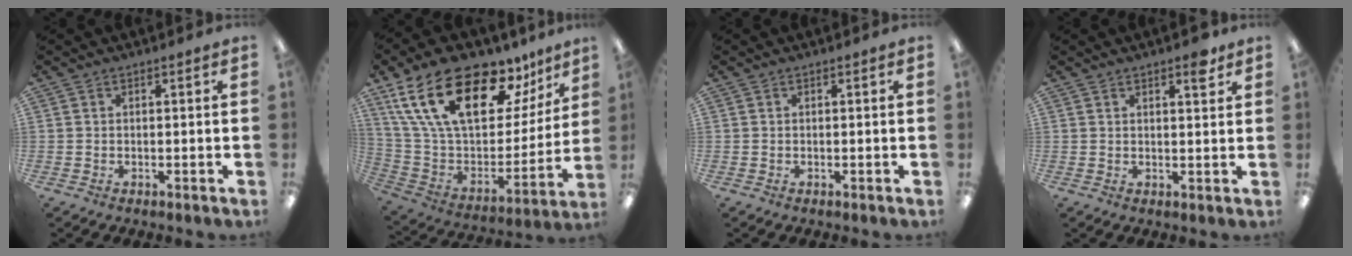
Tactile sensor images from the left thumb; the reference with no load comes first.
{"total": 26.6, "force": [16.3, 12.2, 17.1], "torque": [-0.305, -0.091, 0.284]}
{"total": 0.0}
{"total": 3.2, "force": [2.4, 0.8, 2.1], "torque": [-0.021, -0.009, 0.036]}